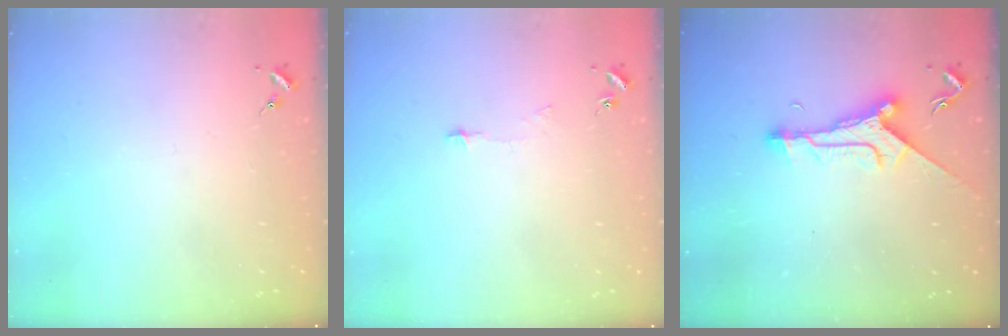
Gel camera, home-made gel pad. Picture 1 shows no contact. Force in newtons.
{"total": 3.1, "press": 3.1, "slide": 0.3}
{"total": 9.5, "press": 9.5, "slide": 0.3}